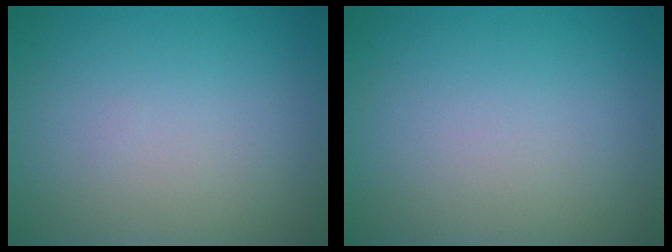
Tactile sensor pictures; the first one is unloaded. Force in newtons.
{"total": 0.0}